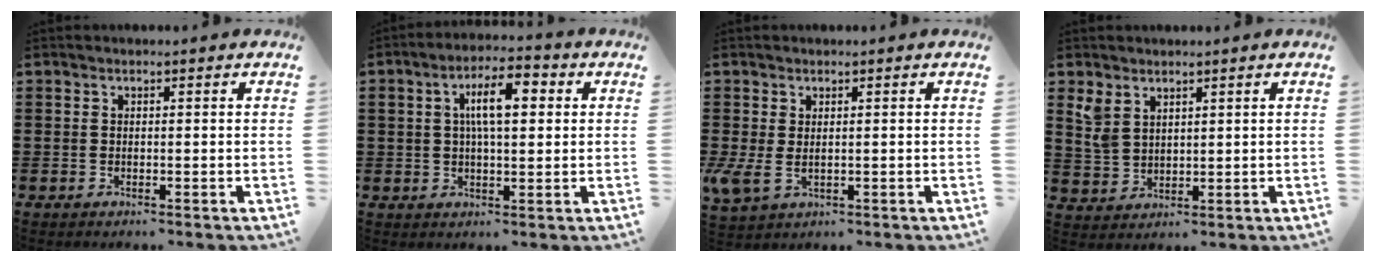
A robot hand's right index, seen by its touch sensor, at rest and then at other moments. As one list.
[{"total": 7.4, "force": [1.7, 2.6, 6.7], "torque": [-0.125, 0.009, 0.025]}, {"total": 2.8, "force": [0.1, 1.6, 2.3], "torque": [-0.076, -0.012, -0.004]}, {"total": 4.4, "force": [2.4, 2.8, 2.4], "torque": [-0.067, 0.009, 0.043]}]